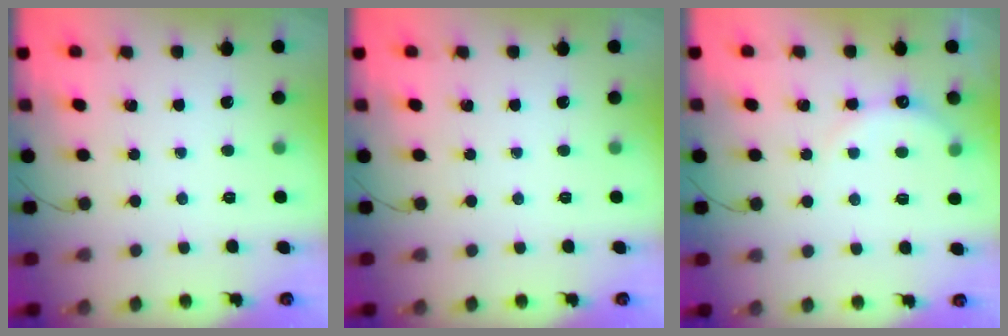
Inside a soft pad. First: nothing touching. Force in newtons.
{"total": 0.0}
{"total": 6.6, "press": 6.4, "slide": 1.4}